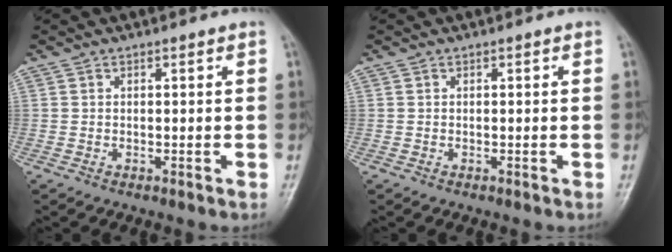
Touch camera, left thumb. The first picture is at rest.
{"total": 0.0}